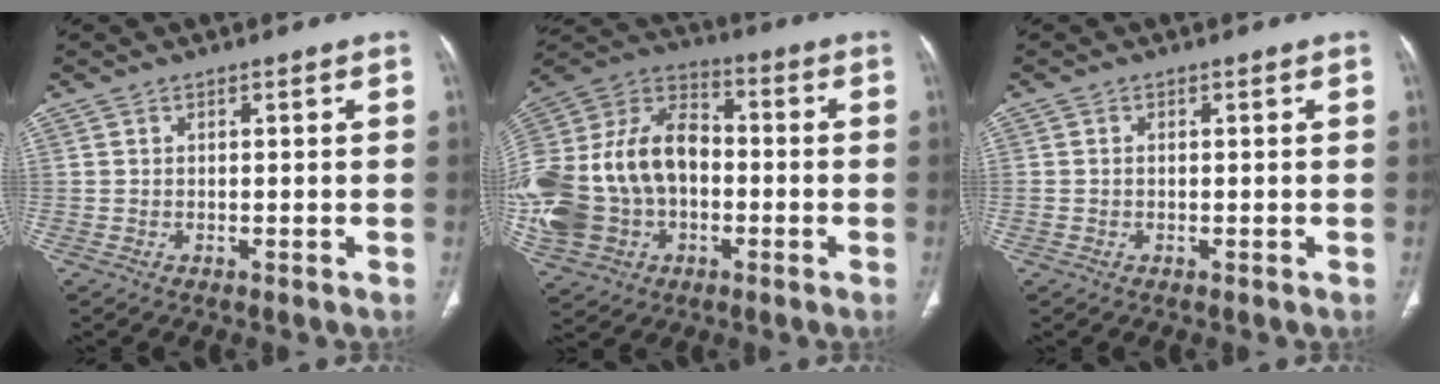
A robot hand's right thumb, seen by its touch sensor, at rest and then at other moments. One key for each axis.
{"total": 27.7, "fx": -3.2, "fy": 20.5, "fz": 18.3, "tx": -0.416, "ty": 0.039, "tz": -0.047}
{"total": 0.8, "fx": -0.1, "fy": 0.6, "fz": 0.5, "tx": -0.013, "ty": 0.006, "tz": 0.001}